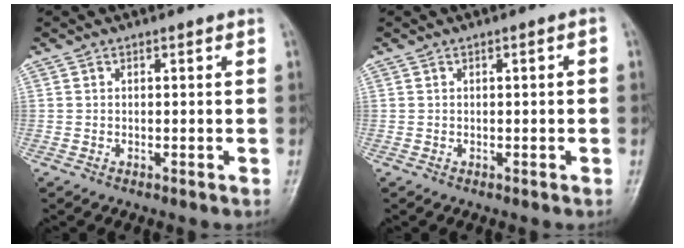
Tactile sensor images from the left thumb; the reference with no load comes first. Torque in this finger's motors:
{"motor_torque": [-0.17, -0.06, -0.24, 0.27, 0.02]}